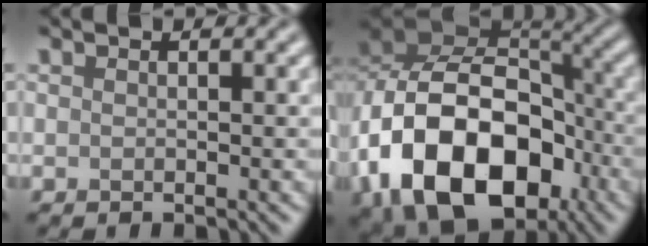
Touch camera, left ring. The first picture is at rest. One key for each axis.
{"total": 16.7, "fx": -5.8, "fy": 11.4, "fz": 10.7, "tx": -0.191, "ty": -0.013, "tz": -0.100}